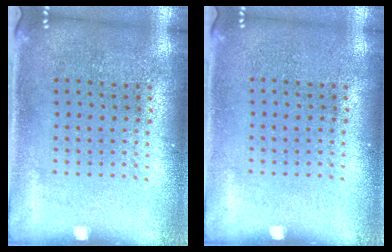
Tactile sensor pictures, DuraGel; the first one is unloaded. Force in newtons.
{"total": 0.0}